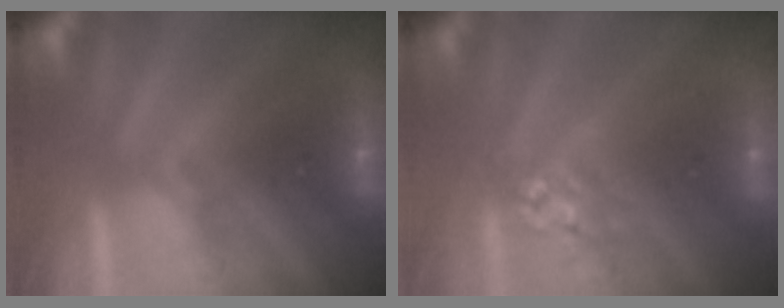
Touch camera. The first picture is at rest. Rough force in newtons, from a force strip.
{"total": 2.8}